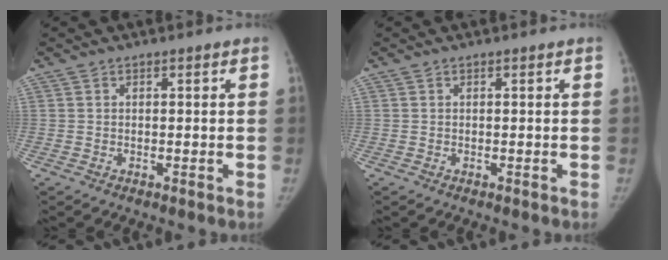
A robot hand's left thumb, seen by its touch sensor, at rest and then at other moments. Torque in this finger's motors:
{"motor_torque": [0.04, -0.04, -0.04, -0.33, 0.04]}